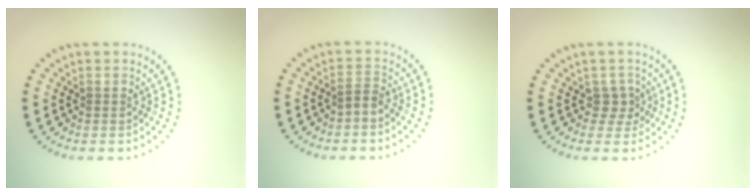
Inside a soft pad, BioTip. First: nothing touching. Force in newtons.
{"total": 1.2, "press": 0.8, "slide": 0.9}
{"total": 1.9, "press": 1.3, "slide": 1.3}